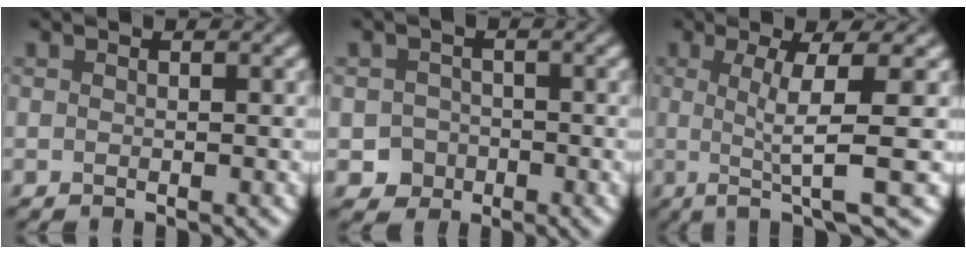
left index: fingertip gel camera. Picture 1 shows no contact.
{"total": 2.3, "force": [-1.0, 2.0, 0.4], "torque": [0.002, -0.002, -0.021]}
{"total": 5.6, "force": [-0.3, 0.6, 5.6], "torque": [-0.098, 0.002, -0.008]}